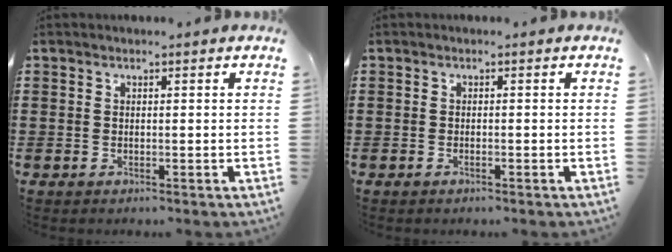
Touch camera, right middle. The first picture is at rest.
{"total": 0.6, "force": [-0.4, 0.0, 0.4], "torque": [-0.010, -0.004, -0.006]}